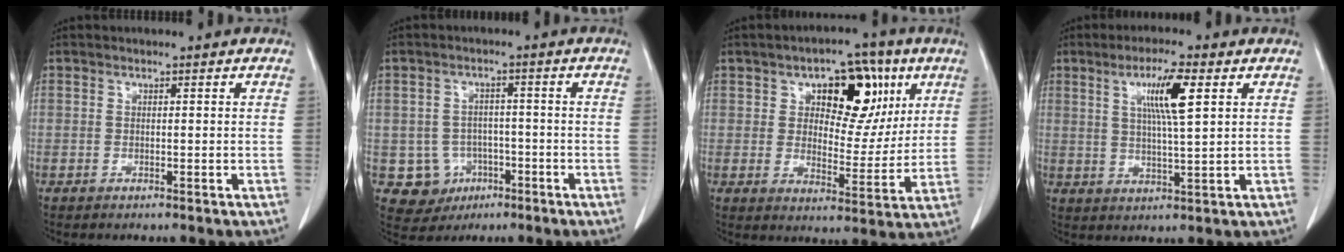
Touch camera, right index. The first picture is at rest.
{"total": 6.3, "force": [-2.0, 5.9, 1.1], "torque": [-0.018, 0.008, -0.020]}
{"total": 13.0, "force": [5.4, 7.0, 9.5], "torque": [-0.123, 0.022, 0.086]}
{"total": 7.6, "force": [2.8, 0.2, 7.0], "torque": [-0.129, 0.000, 0.050]}